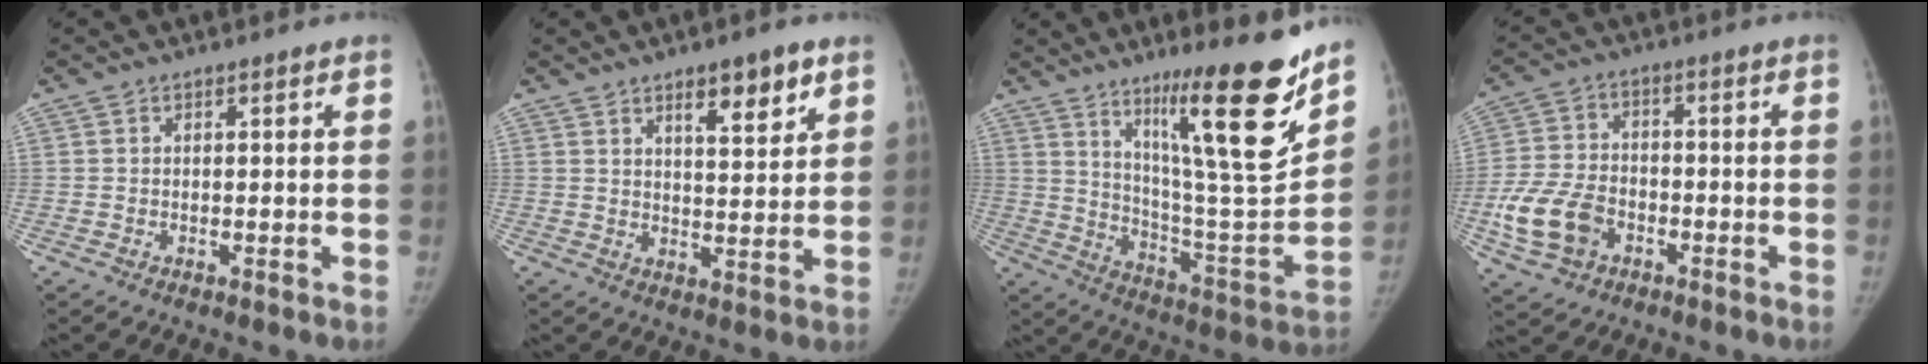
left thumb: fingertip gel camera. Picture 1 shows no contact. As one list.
[{"total": 7.9, "force": [4.8, 2.6, 5.8], "torque": [-0.068, -0.030, 0.072]}, {"total": 23.3, "force": [14.4, 3.4, 18.0], "torque": [-0.248, -0.085, 0.240]}, {"total": 10.9, "force": [-4.1, 7.7, 6.6], "torque": [-0.132, 0.017, -0.077]}]